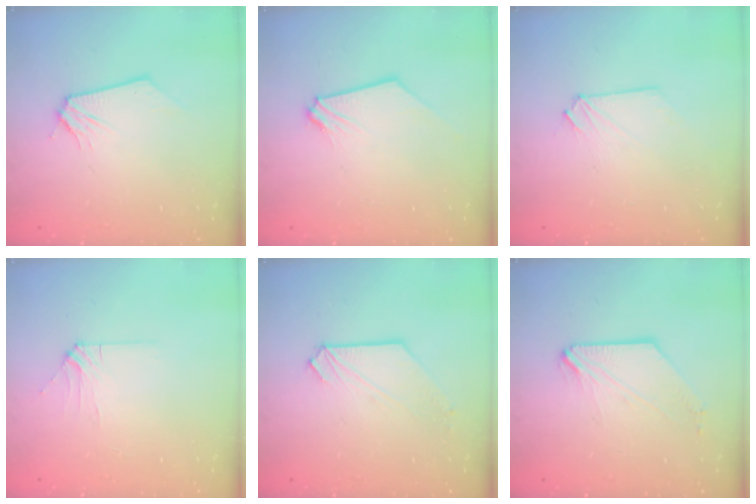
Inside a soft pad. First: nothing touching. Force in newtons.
{"total": 0.9, "press": 0.9, "slide": 0.1}
{"total": 0.9, "press": 0.9, "slide": 0.2}
{"total": 3.5, "press": 3.4, "slide": 0.8}
{"total": 1.8, "press": 1.8, "slide": 0.1}
{"total": 0.0}